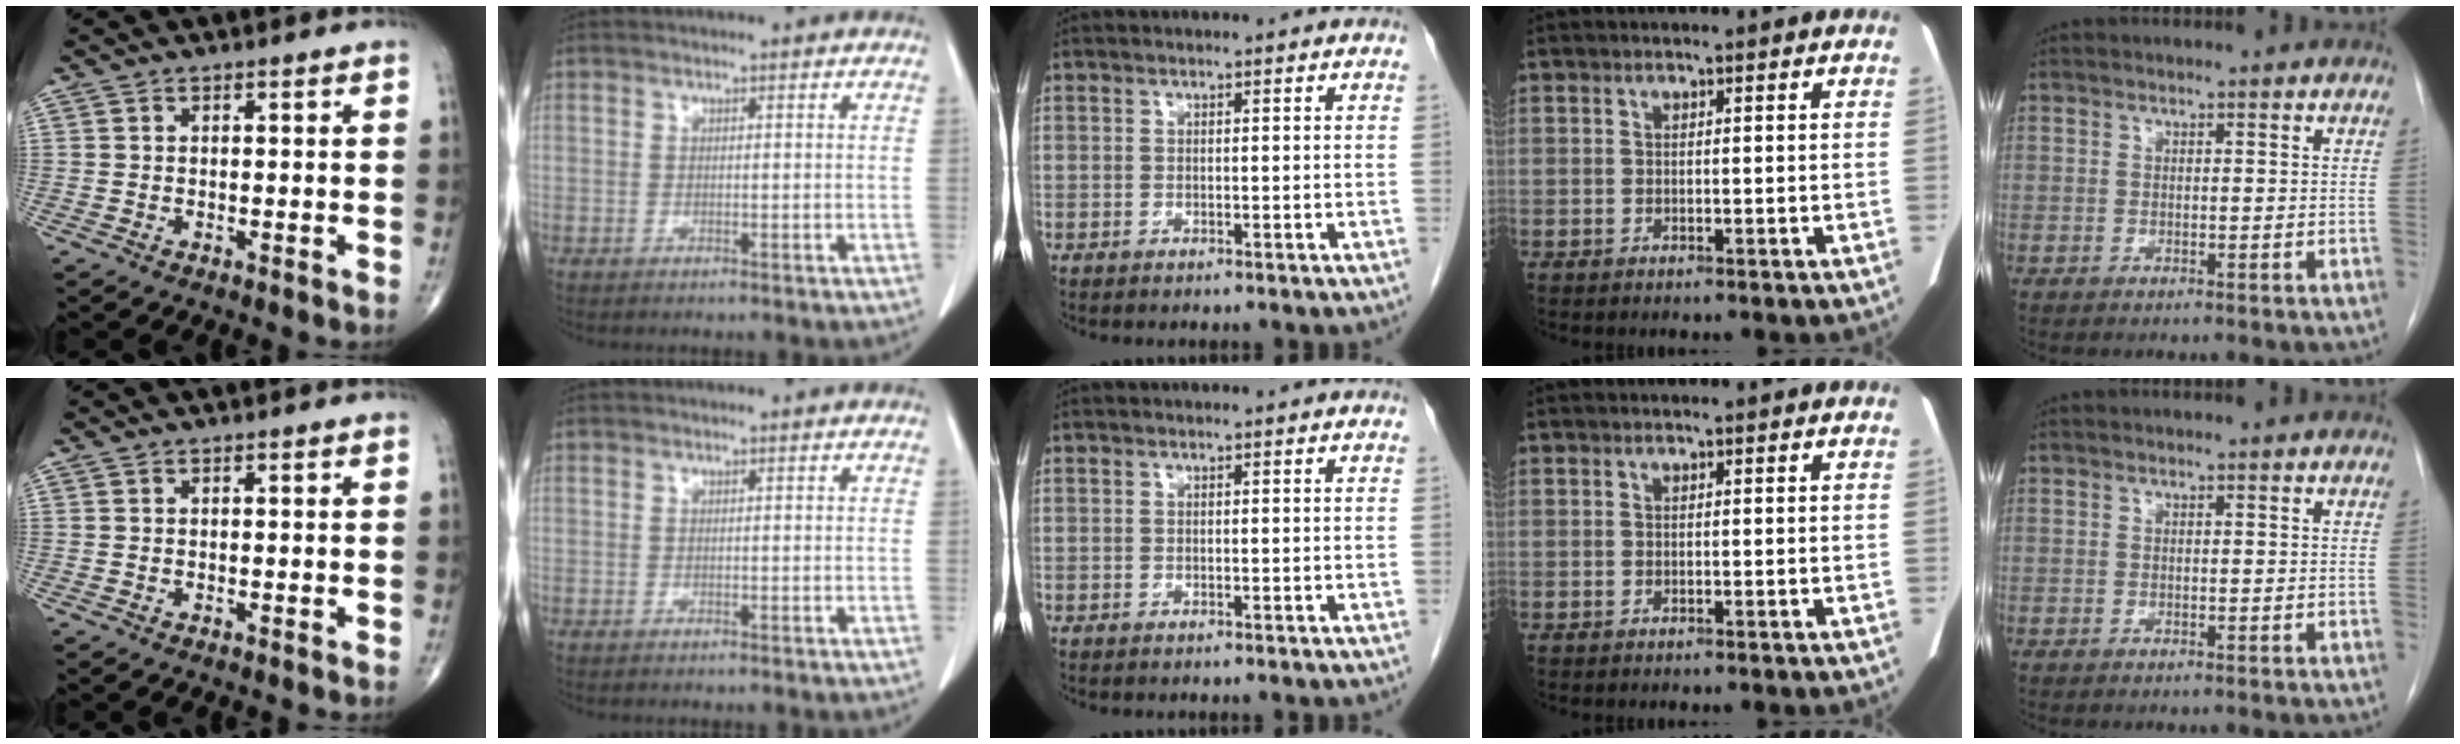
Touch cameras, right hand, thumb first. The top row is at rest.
{}